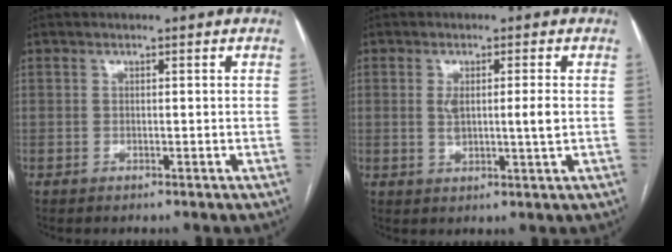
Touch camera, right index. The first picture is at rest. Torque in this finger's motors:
{"motor_torque": [0.67, -0.02, 0.34, 0.08]}